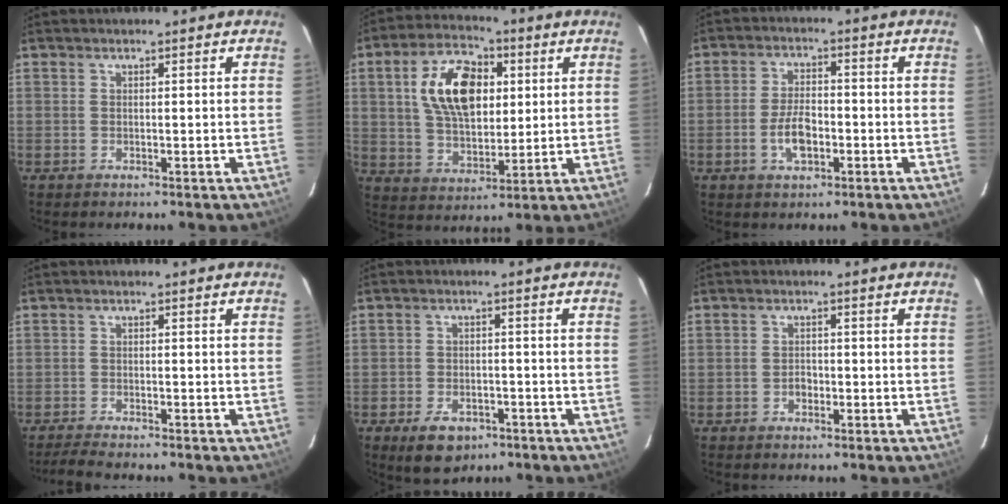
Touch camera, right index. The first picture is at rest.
{"total": 14.9, "force": [3.6, 8.9, 11.4], "torque": [-0.205, 0.023, 0.069]}
{"total": 6.4, "force": [-2.2, 3.2, 5.1], "torque": [-0.104, 0.003, -0.037]}
{"total": 4.3, "force": [-3.9, 0.3, 1.8], "torque": [-0.053, -0.010, -0.069]}
{"total": 7.8, "force": [-4.8, 4.7, 3.9], "torque": [-0.089, -0.001, -0.065]}
{"total": 1.9, "force": [-0.8, 1.4, 0.9], "torque": [-0.017, 0.006, -0.012]}